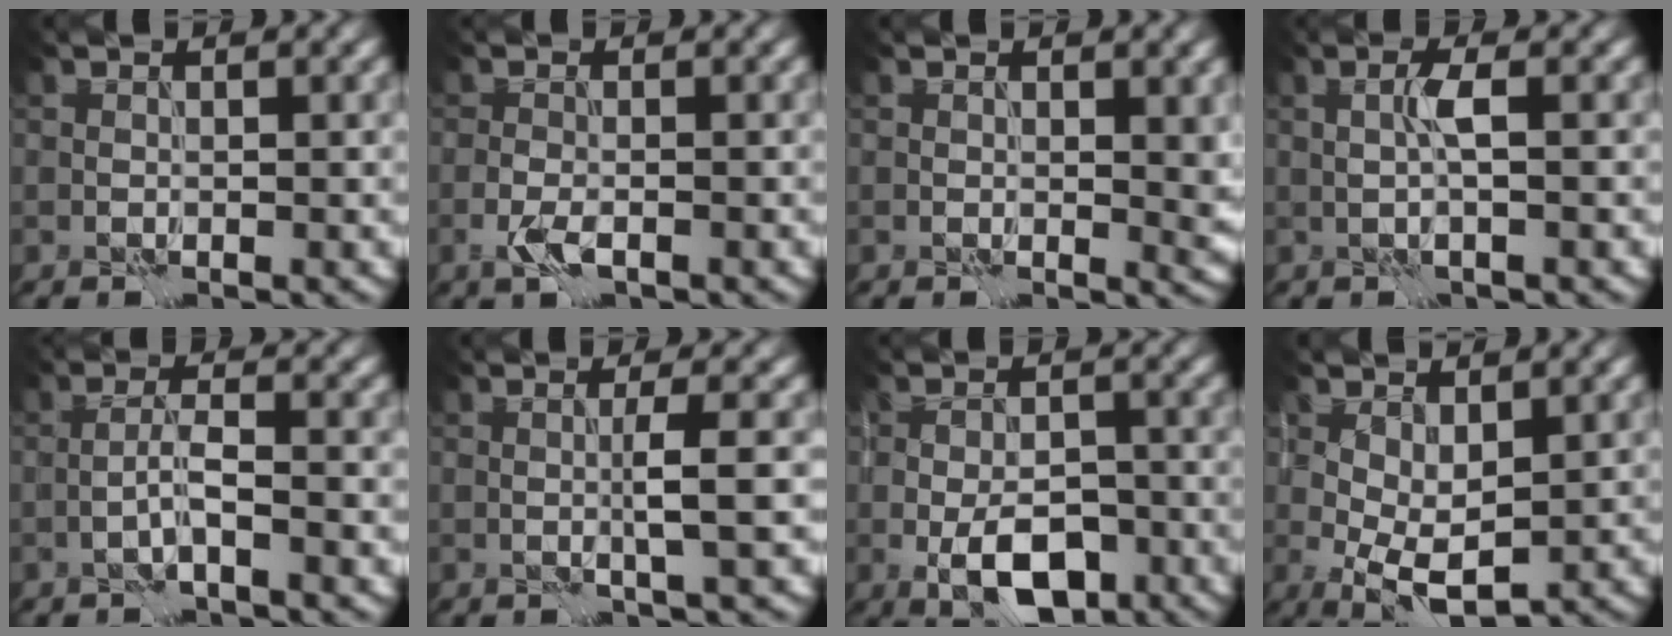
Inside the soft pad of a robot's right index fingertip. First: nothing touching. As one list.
[{"total": 1.8, "force": [-1.0, 0.4, 1.4], "torque": [-0.035, -0.003, -0.021]}, {"total": 2.4, "force": [0.1, 1.1, 2.1], "torque": [-0.023, -0.004, 0.001]}, {"total": 1.4, "force": [0.3, -0.6, 1.2], "torque": [-0.027, 0.005, 0.007]}, {"total": 2.2, "force": [-1.0, -0.2, 1.9], "torque": [-0.038, 0.010, -0.023]}, {"total": 2.1, "force": [0.0, -0.4, 2.1], "torque": [-0.040, 0.000, -0.003]}, {"total": 6.1, "force": [-2.7, 3.0, 4.7], "torque": [-0.079, -0.005, -0.046]}, {"total": 4.6, "force": [-0.4, 2.1, 4.1], "torque": [-0.088, -0.006, -0.002]}]